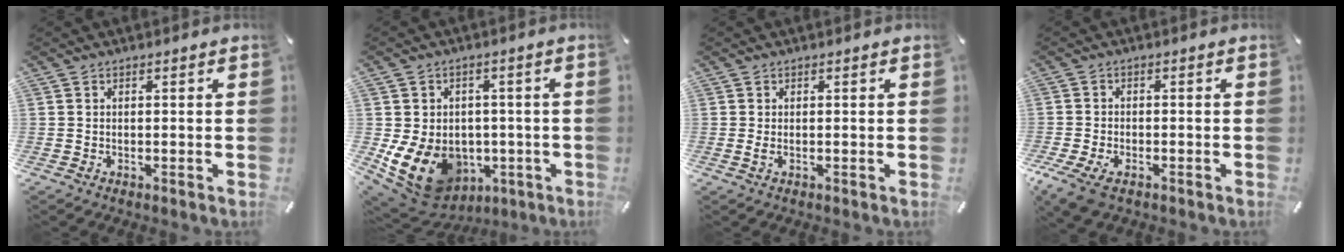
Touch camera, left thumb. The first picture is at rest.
{"total": 12.9, "force": [-3.3, 10.7, 6.3], "torque": [-0.135, -0.003, -0.052]}
{"total": 1.4, "force": [0.0, 0.5, 1.3], "torque": [-0.026, -0.001, -0.001]}
{"total": 5.1, "force": [-2.8, 2.9, 3.1], "torque": [-0.082, 0.002, -0.055]}